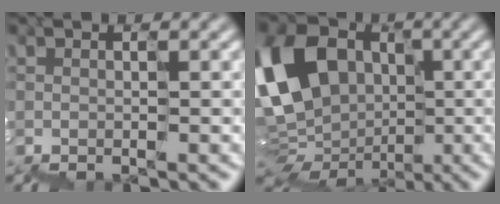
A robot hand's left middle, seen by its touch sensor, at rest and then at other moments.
{"total": 10.5, "force": [-0.1, 8.7, 5.9], "torque": [-0.150, 0.003, 0.000]}